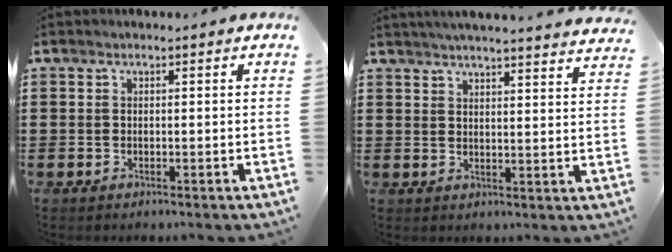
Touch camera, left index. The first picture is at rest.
{"total": 4.0, "force": [3.9, -0.8, 0.8], "torque": [-0.030, -0.022, 0.068]}